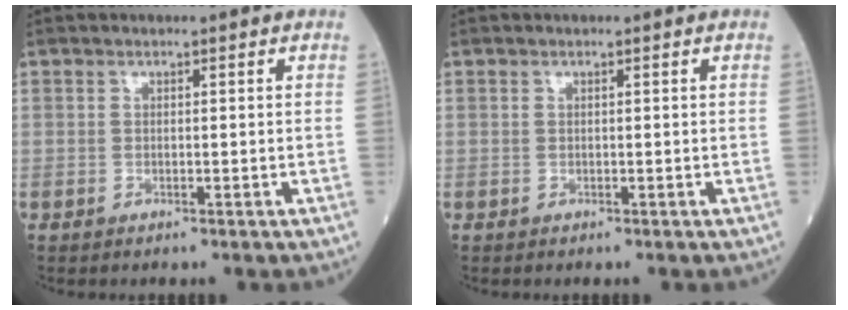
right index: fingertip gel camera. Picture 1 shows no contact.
{"total": 0.0}